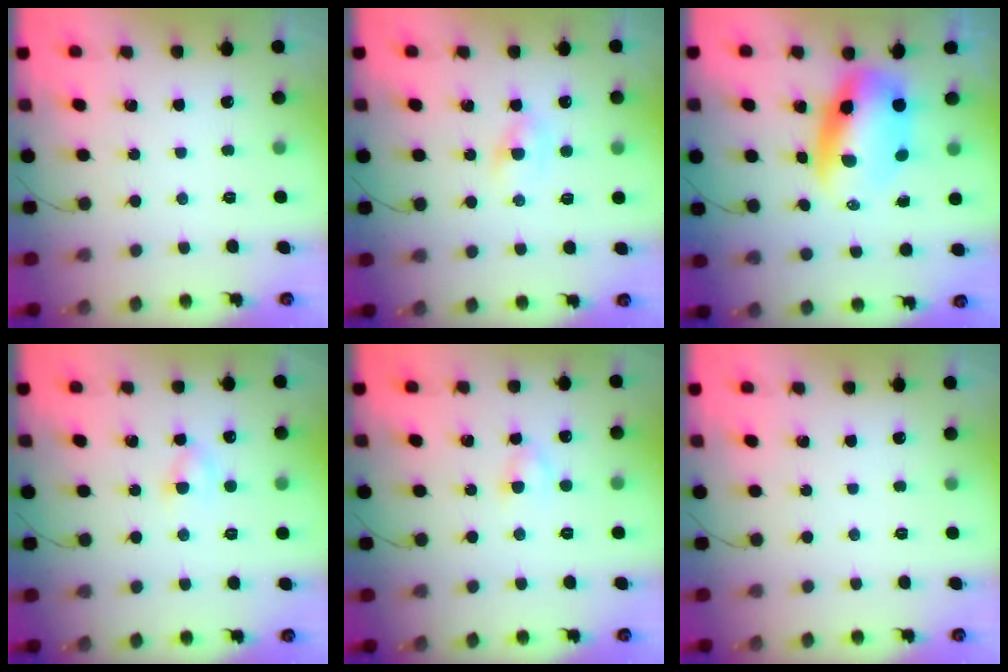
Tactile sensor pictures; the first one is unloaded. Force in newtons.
{"total": 2.7, "press": 2.5, "slide": 0.9}
{"total": 8.6, "press": 8.3, "slide": 2.4}
{"total": 2.9, "press": 2.6, "slide": 1.3}
{"total": 3.0, "press": 2.8, "slide": 0.9}
{"total": 0.0}